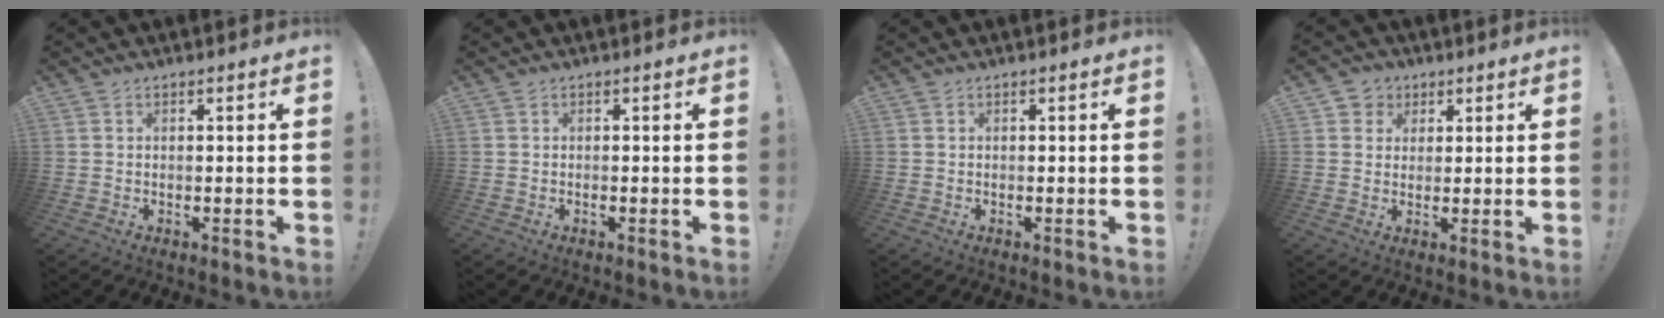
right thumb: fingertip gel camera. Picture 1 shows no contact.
{"total": 0.0}
{"total": 0.0}
{"total": 4.6, "force": [1.6, 4.3, 0.7], "torque": [-0.006, -0.007, 0.027]}